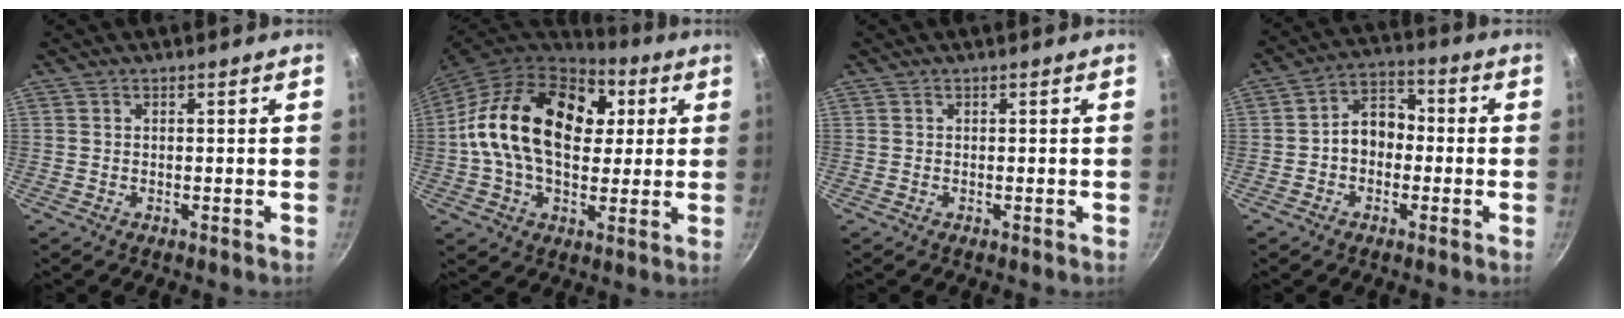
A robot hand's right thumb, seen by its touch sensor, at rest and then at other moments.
{"total": 23.9, "force": [4.1, 16.0, 17.3], "torque": [-0.275, 0.018, 0.055]}
{"total": 0.0}
{"total": 8.0, "force": [-0.9, 6.1, 5.1], "torque": [-0.039, 0.032, -0.031]}